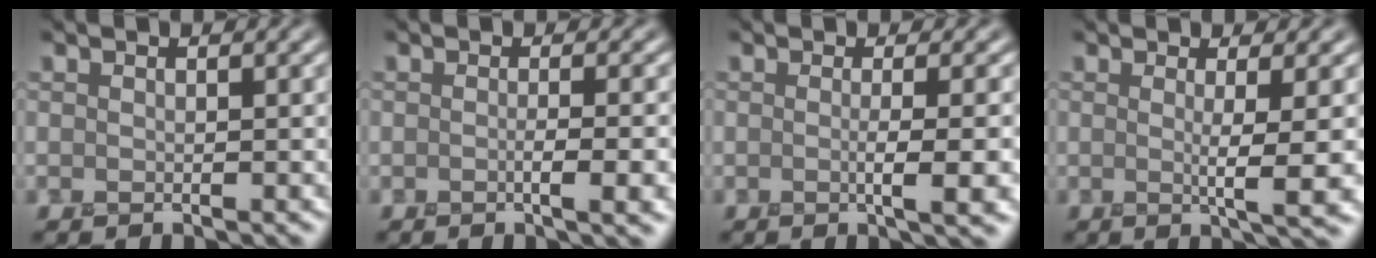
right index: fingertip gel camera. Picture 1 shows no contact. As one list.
[{"total": 3.5, "force": [-0.7, 1.0, 3.3], "torque": [-0.038, -0.001, -0.009]}, {"total": 4.2, "force": [-0.6, 1.0, 4.0], "torque": [-0.052, -0.002, -0.009]}, {"total": 4.2, "force": [-0.2, 0.6, 4.1], "torque": [-0.061, -0.005, -0.002]}]